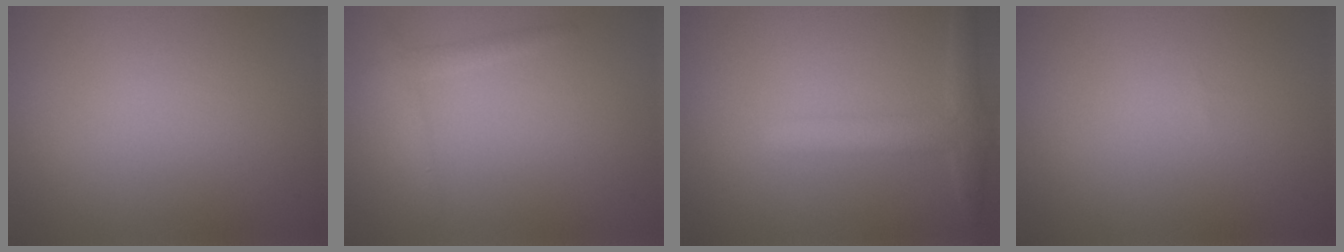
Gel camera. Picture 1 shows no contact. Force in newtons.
{"total": 1.5, "press": 1.4, "slide": 0.1}
{"total": 3.0, "press": 3.0, "slide": 0.2}
{"total": 0.0}